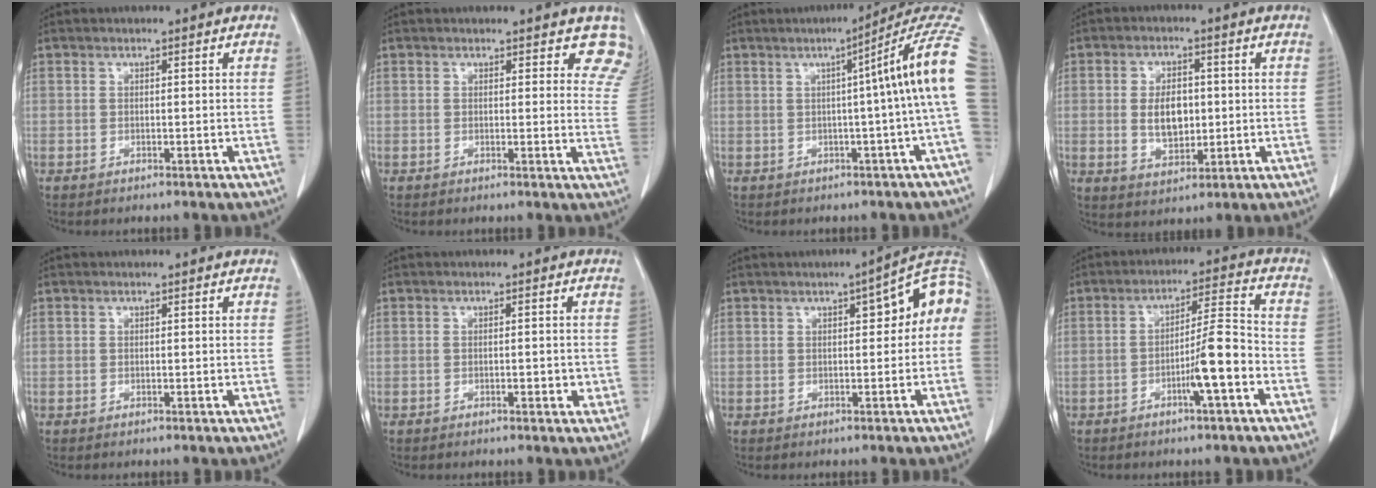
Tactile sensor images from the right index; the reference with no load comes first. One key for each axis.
{"total": 6.3, "fx": 5.5, "fy": 2.5, "fz": 1.6, "tx": 0.011, "ty": -0.015, "tz": 0.034}
{"total": 10.8, "fx": 1.5, "fy": -1.9, "fz": 10.6, "tx": -0.116, "ty": 0.027, "tz": 0.011}
{"total": 6.4, "fx": 0.0, "fy": 3.7, "fz": 5.2, "tx": -0.098, "ty": 0.003, "tz": 0.010}
{"total": 0.0}
{"total": 1.8, "fx": -0.3, "fy": 0.6, "fz": 1.6, "tx": -0.025, "ty": 0.000, "tz": -0.002}
{"total": 8.1, "fx": 1.2, "fy": 2.1, "fz": 7.7, "tx": -0.093, "ty": 0.035, "tz": 0.008}
{"total": 7.7, "fx": -2.9, "fy": 0.0, "fz": 7.1, "tx": -0.118, "ty": 0.009, "tz": -0.047}